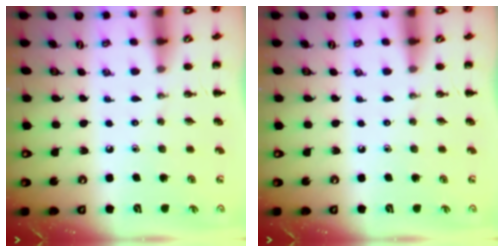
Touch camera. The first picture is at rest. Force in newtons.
{"total": 0.0}